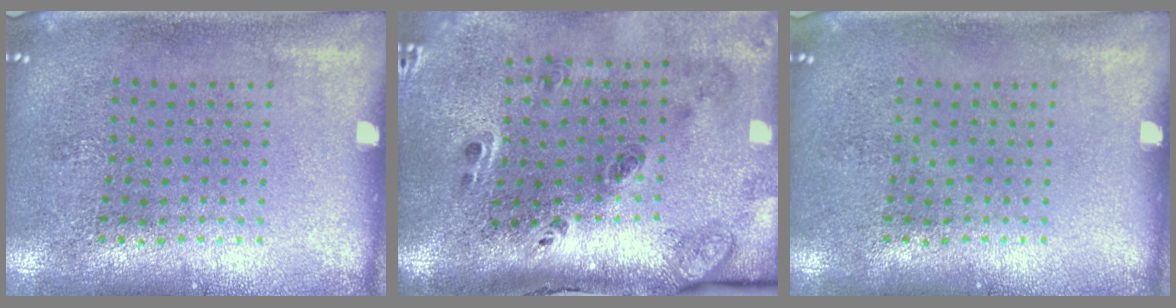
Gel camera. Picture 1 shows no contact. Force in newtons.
{"total": 3.3, "press": 2.0, "slide": 2.6}
{"total": 0.0}